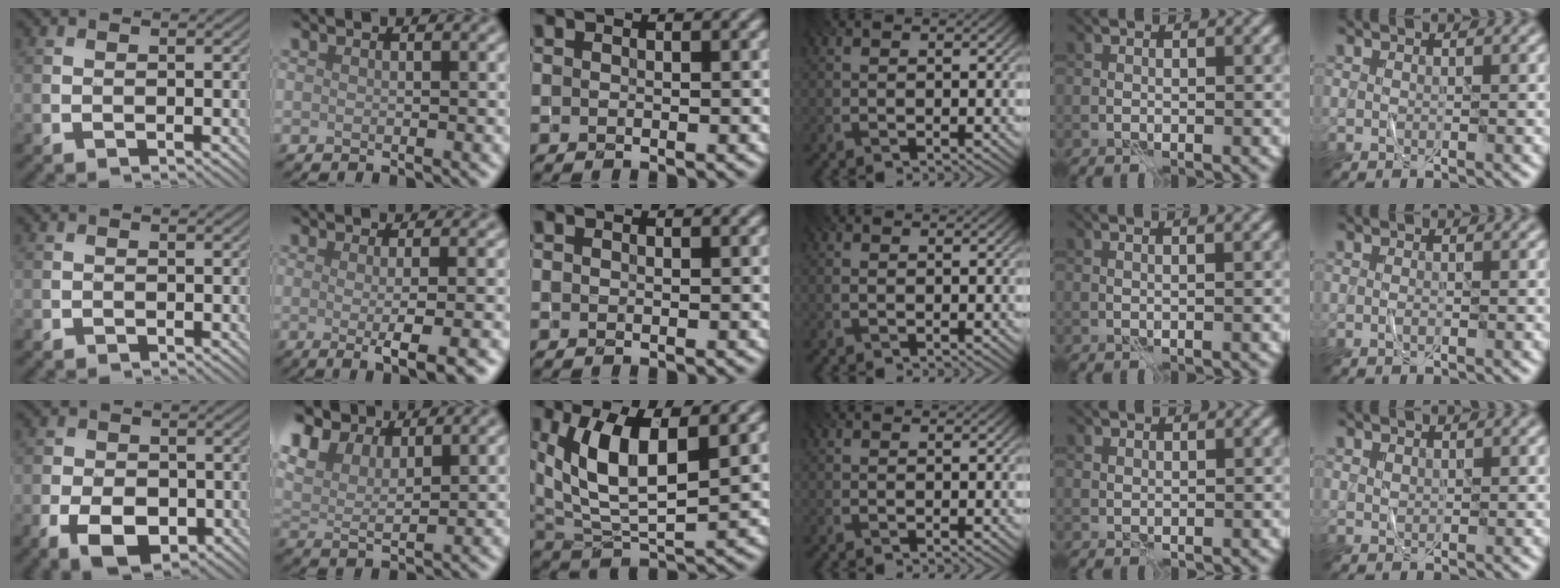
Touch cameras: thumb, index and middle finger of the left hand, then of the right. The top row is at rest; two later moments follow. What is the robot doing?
{"motion": "fold", "object": "shorts"}